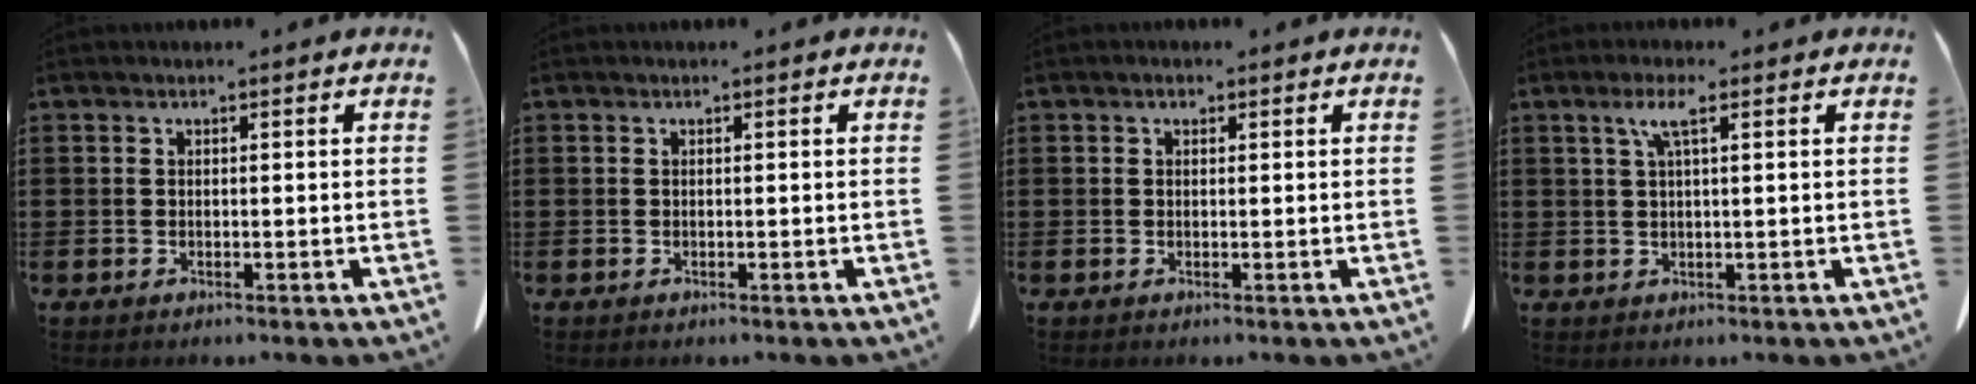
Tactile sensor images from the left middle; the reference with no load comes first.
{"total": 0.0}
{"total": 0.8, "force": [0.3, 0.5, 0.5], "torque": [-0.012, 0.006, 0.005]}
{"total": 3.3, "force": [1.4, 0.3, 3.0], "torque": [-0.063, 0.006, 0.021]}